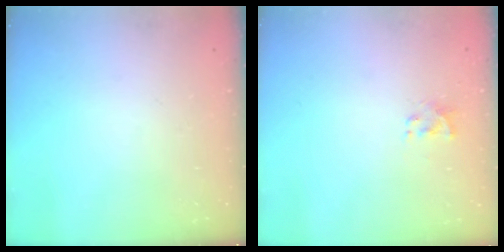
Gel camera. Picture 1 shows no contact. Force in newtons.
{"total": 1.3, "press": 1.3, "slide": 0.3}